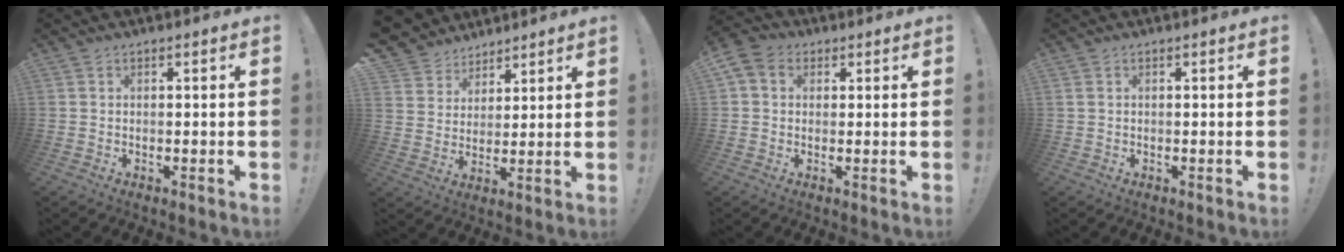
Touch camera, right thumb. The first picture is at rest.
{"total": 7.5, "force": [5.2, 5.4, 0.4], "torque": [-0.017, -0.045, 0.109]}
{"total": 5.9, "force": [1.9, 4.7, 3.0], "torque": [-0.064, 0.004, 0.039]}
{"total": 0.7, "force": [0.3, 0.5, 0.4], "torque": [-0.012, 0.004, 0.007]}